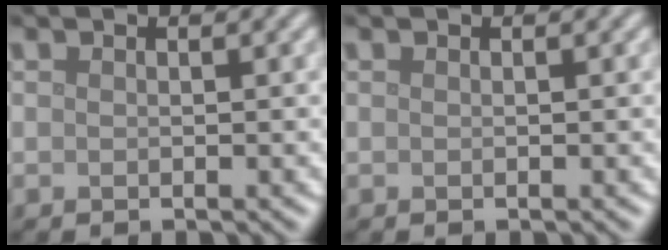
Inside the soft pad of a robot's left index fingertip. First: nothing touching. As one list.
[{"total": 0.0}]